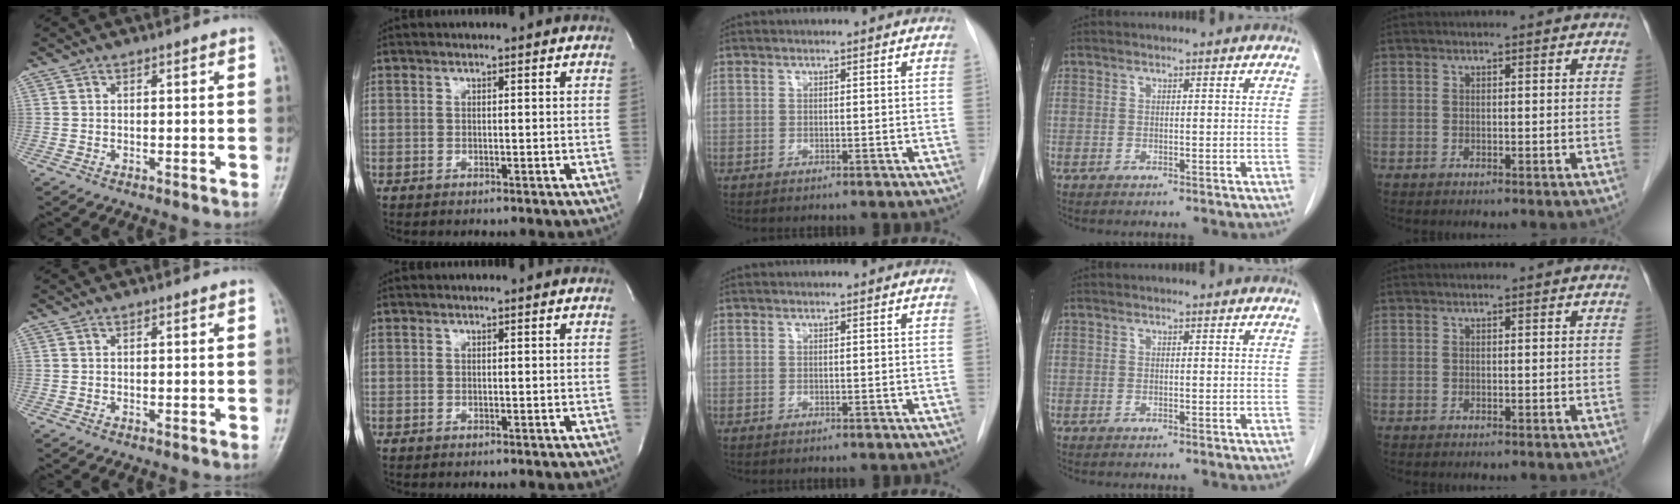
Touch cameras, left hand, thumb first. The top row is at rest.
{}